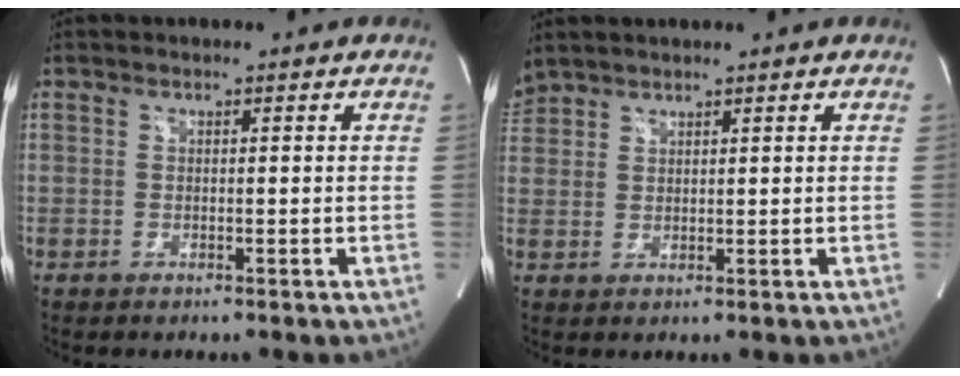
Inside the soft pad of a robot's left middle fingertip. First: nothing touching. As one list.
[{"total": 3.3, "force": [3.1, 1.0, 0.4], "torque": [-0.013, 0.024, 0.064]}]